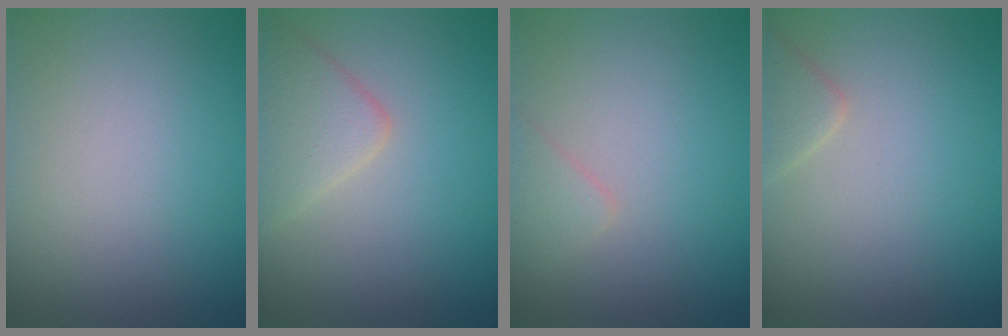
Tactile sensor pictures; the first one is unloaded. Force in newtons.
{"total": 3.5, "press": 3.5, "slide": 0.1}
{"total": 1.2, "press": 1.2, "slide": 0.1}
{"total": 1.8, "press": 1.8, "slide": 0.2}